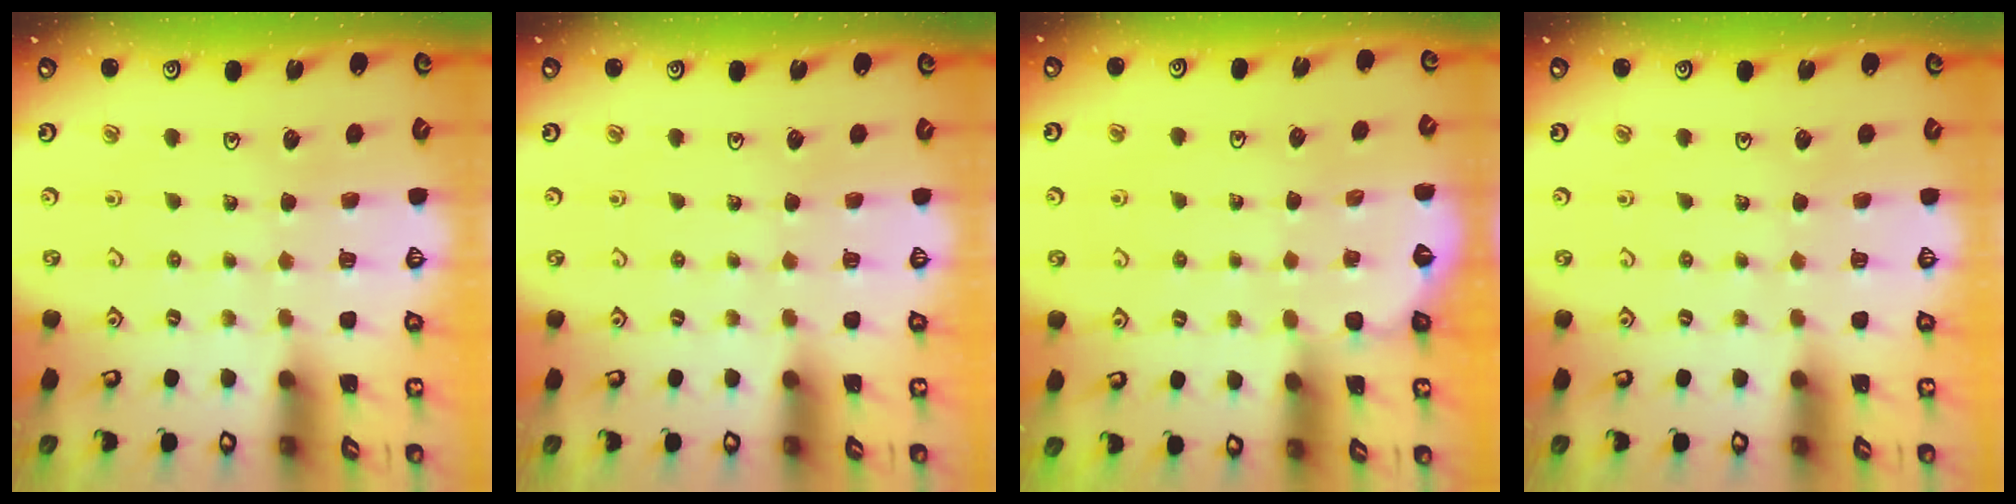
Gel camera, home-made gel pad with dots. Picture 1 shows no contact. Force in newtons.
{"total": 0.0}
{"total": 3.3, "press": 3.2, "slide": 0.3}
{"total": 0.0}